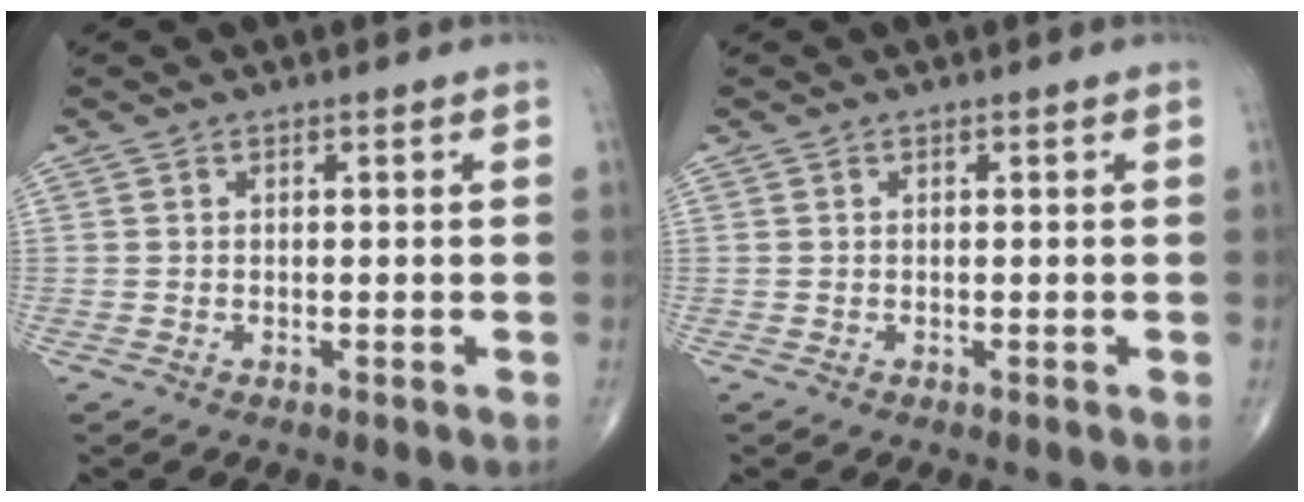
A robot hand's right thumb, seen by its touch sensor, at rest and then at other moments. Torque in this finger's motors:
{"motor_torque": [0.06, 0.09, -0.03, 0.00, 0.02]}